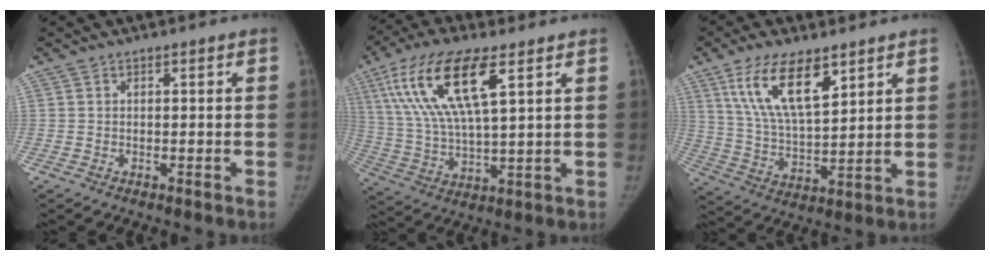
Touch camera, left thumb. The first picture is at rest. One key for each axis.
{"total": 17.2, "fx": 7.4, "fy": 5.3, "fz": 14.6, "tx": -0.300, "ty": -0.015, "tz": 0.141}
{"total": 14.1, "fx": 7.8, "fy": 5.5, "fz": 10.4, "tx": -0.175, "ty": -0.031, "tz": 0.154}